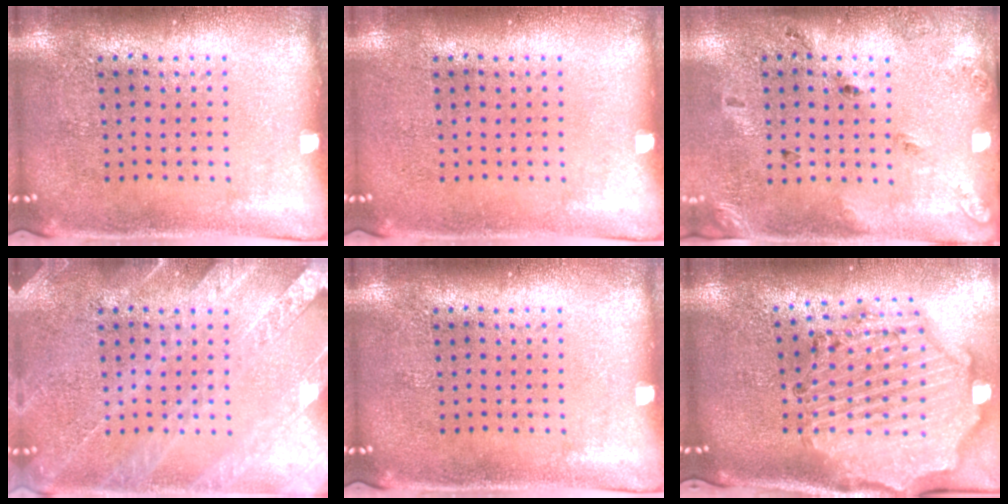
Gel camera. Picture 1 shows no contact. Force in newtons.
{"total": 0.0}
{"total": 1.7, "press": 1.0, "slide": 1.4}
{"total": 3.4, "press": 3.3, "slide": 0.4}
{"total": 0.0}
{"total": 2.7, "press": 2.5, "slide": 1.1}